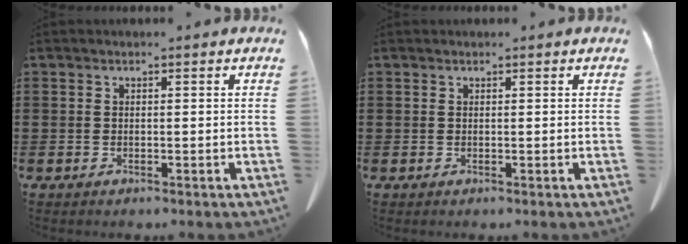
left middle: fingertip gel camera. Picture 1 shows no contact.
{"total": 0.0}